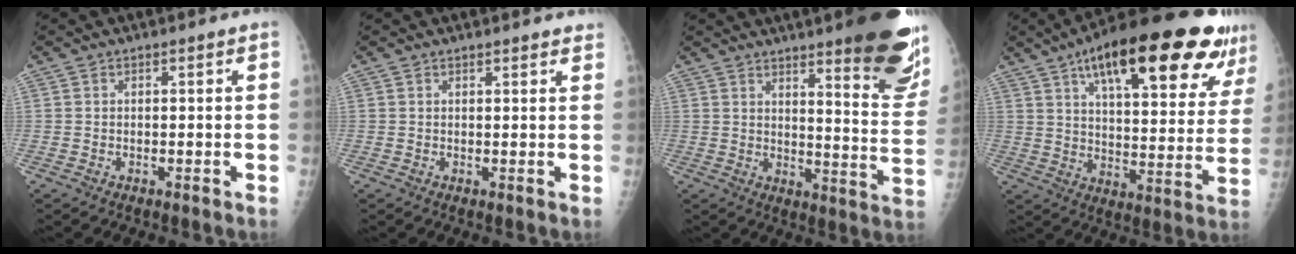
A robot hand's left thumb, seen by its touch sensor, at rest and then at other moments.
{"total": 3.9, "force": [3.6, 0.7, 1.2], "torque": [-0.001, -0.009, 0.034]}
{"total": 20.5, "force": [13.6, 3.6, 14.9], "torque": [-0.162, -0.090, 0.175]}
{"total": 29.2, "force": [17.0, 9.0, 22.0], "torque": [-0.296, -0.027, 0.247]}